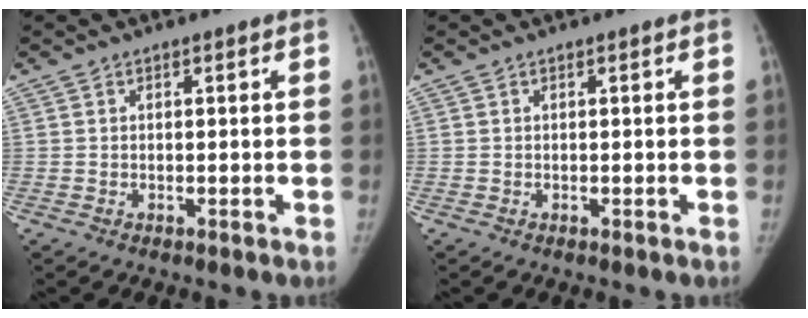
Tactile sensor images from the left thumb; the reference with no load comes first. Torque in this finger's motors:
{"motor_torque": [0.00, 0.00, 0.22, -0.14, 0.00]}